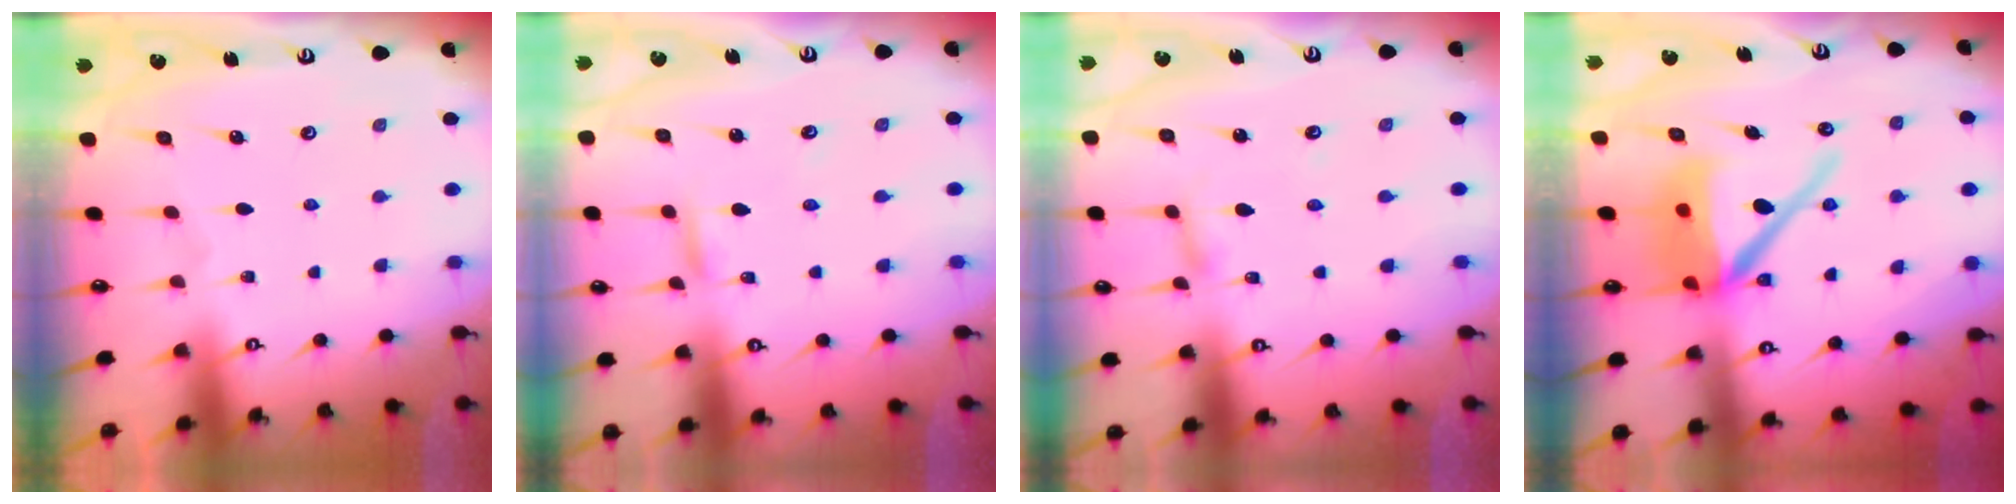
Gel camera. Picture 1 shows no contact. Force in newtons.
{"total": 2.0, "press": 2.0, "slide": 0.1}
{"total": 2.1, "press": 2.1, "slide": 0.1}
{"total": 13.9, "press": 13.7, "slide": 1.9}